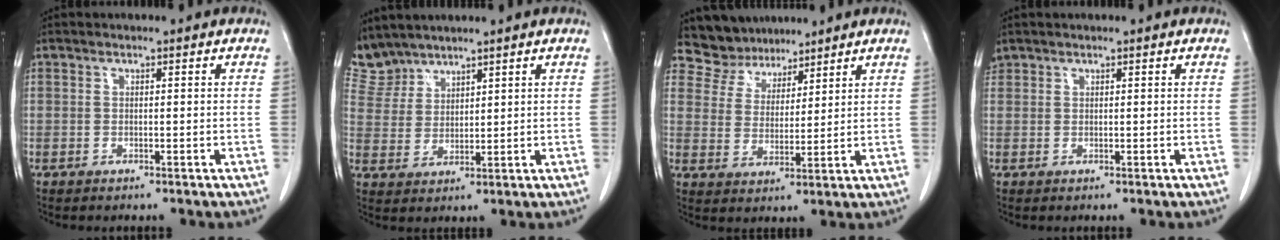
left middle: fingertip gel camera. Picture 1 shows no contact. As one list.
[{"total": 4.9, "force": [4.8, 1.0, -0.5], "torque": [-0.001, 0.007, 0.112]}, {"total": 6.8, "force": [6.3, 2.5, -0.1], "torque": [-0.007, 0.016, 0.125]}, {"total": 1.1, "force": [0.9, 0.6, 0.0], "torque": [-0.004, 0.015, 0.020]}]